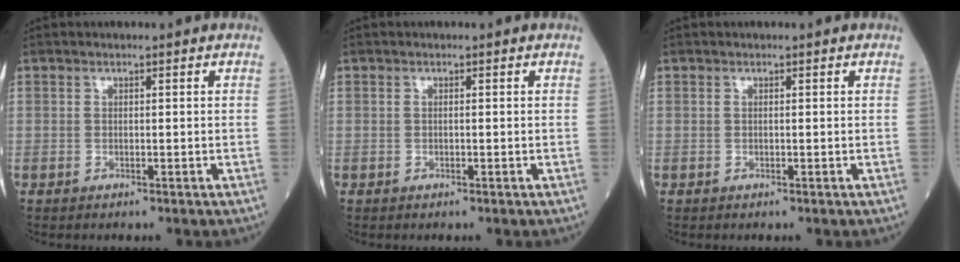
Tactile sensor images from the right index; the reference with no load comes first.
{"total": 0.0}
{"total": 0.0}